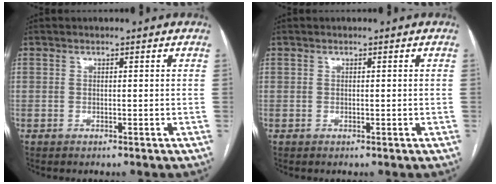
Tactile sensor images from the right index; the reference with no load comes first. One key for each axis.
{"total": 0.0}